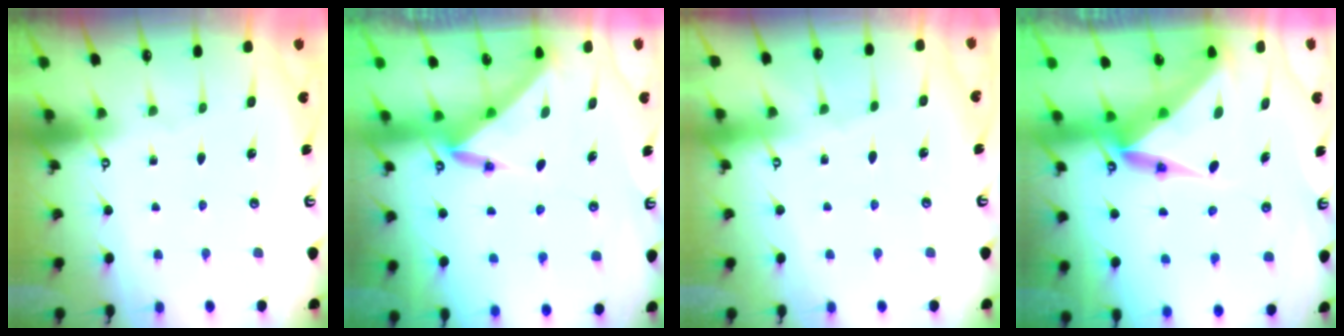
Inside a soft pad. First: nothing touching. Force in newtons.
{"total": 3.5, "press": 3.5, "slide": 0.2}
{"total": 2.4, "press": 2.4, "slide": 0.4}
{"total": 8.7, "press": 8.6, "slide": 0.5}